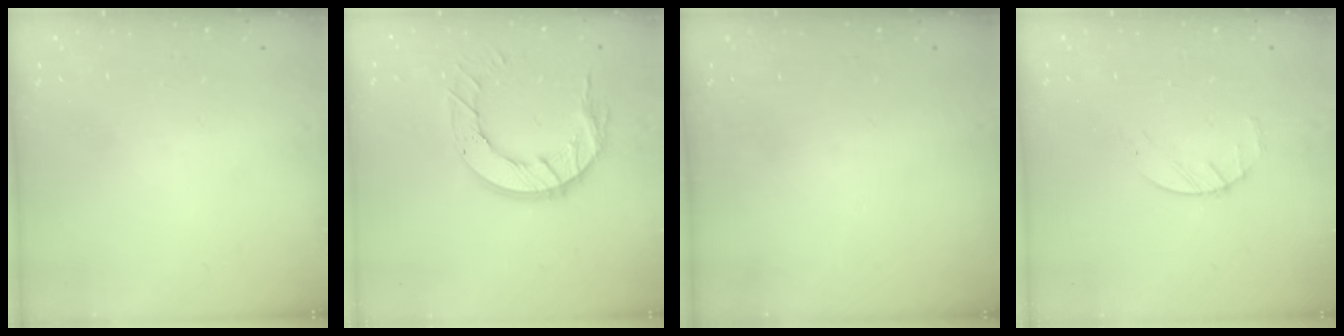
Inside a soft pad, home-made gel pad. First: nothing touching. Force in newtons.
{"total": 12.3, "press": 12.3, "slide": 1.2}
{"total": 0.0}
{"total": 2.4, "press": 2.3, "slide": 0.3}